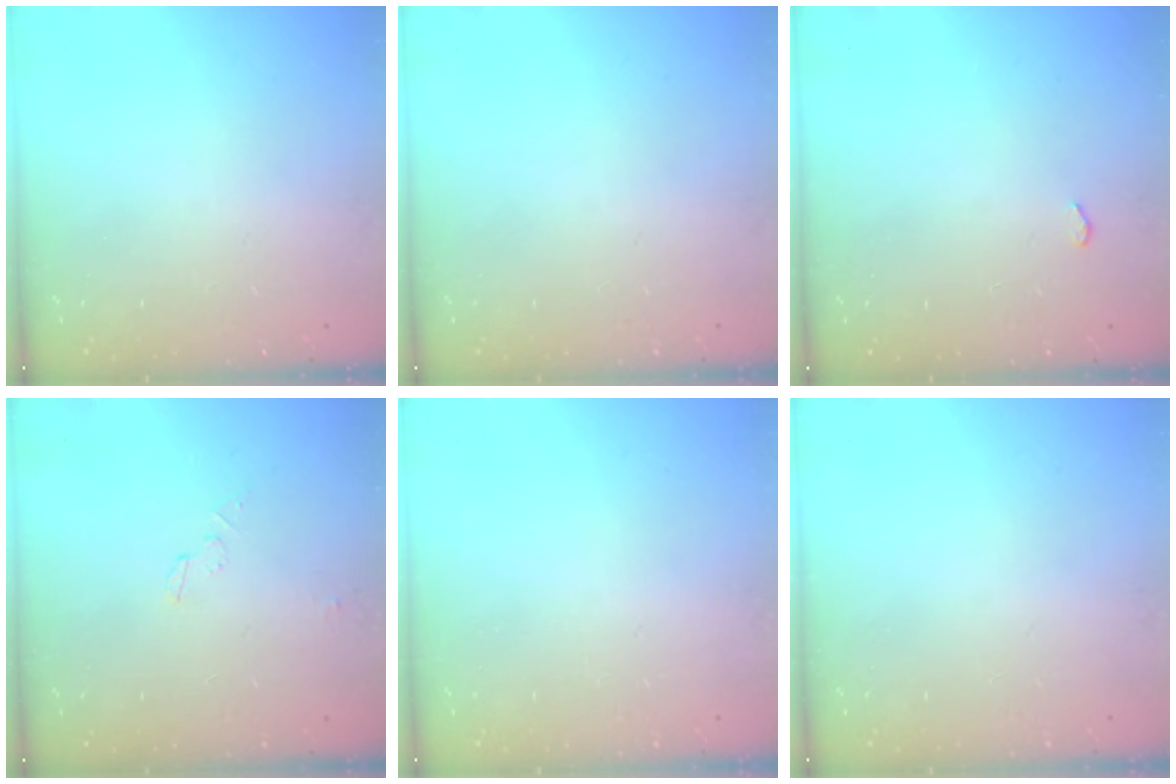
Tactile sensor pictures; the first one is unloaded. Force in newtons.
{"total": 0.0}
{"total": 2.2, "press": 2.2, "slide": 0.3}
{"total": 2.9, "press": 2.9, "slide": 0.3}
{"total": 0.0}
{"total": 0.0}